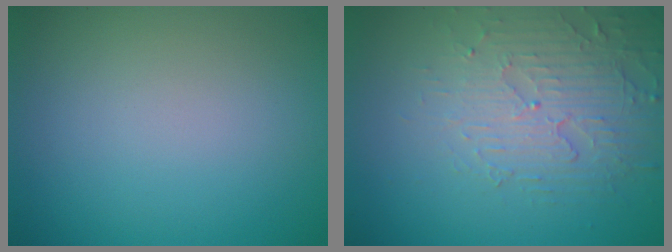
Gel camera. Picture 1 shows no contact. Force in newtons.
{"total": 3.9, "press": 3.7, "slide": 1.1}